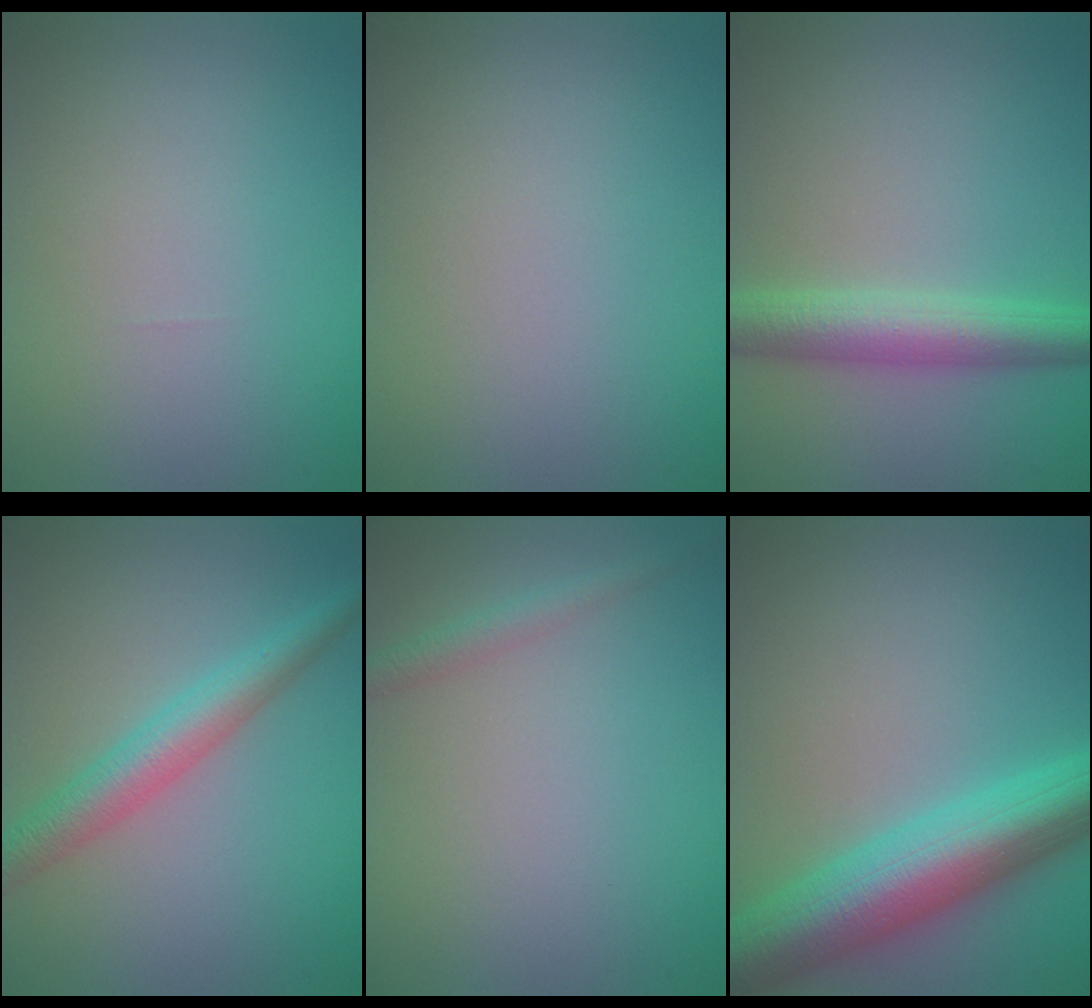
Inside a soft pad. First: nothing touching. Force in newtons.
{"total": 0.0}
{"total": 5.0, "press": 5.0, "slide": 0.1}
{"total": 4.0, "press": 4.0, "slide": 0.1}
{"total": 1.6, "press": 1.6, "slide": 0.1}
{"total": 9.6, "press": 9.6, "slide": 0.3}